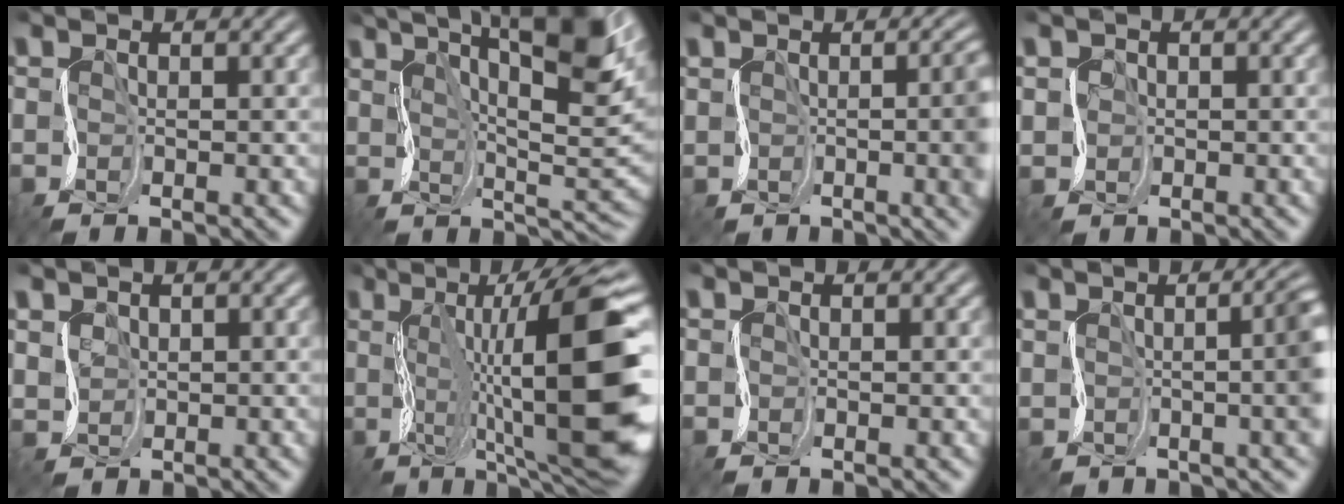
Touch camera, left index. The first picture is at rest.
{"total": 13.0, "force": [6.6, 2.9, 10.8], "torque": [-0.170, 0.010, 0.116]}
{"total": 3.0, "force": [0.6, 0.6, 2.8], "torque": [-0.029, -0.004, 0.019]}
{"total": 1.7, "force": [0.7, 0.4, -1.5], "torque": [0.026, 0.000, 0.016]}
{"total": 2.1, "force": [1.3, 0.2, -1.6], "torque": [0.010, 0.003, 0.035]}
{"total": 14.8, "force": [0.9, 3.5, 14.3], "torque": [-0.205, 0.031, 0.021]}
{"total": 0.0}
{"total": 4.1, "force": [0.8, 1.0, 3.9], "torque": [-0.027, 0.002, 0.019]}